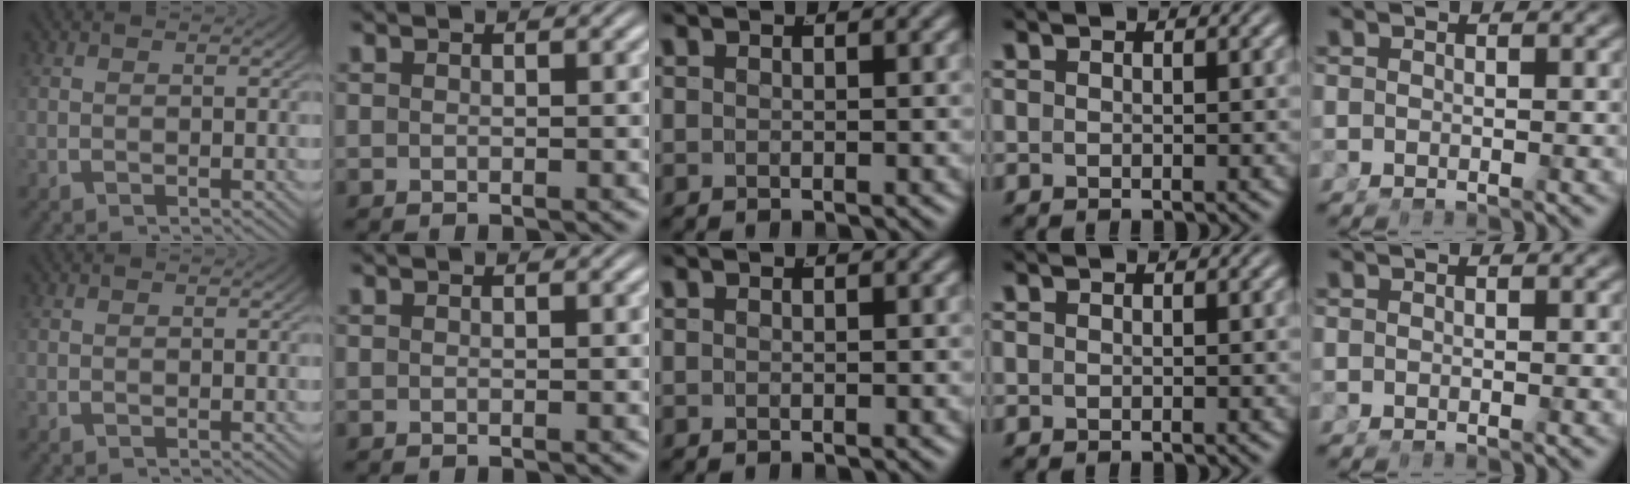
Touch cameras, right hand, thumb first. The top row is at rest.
{}